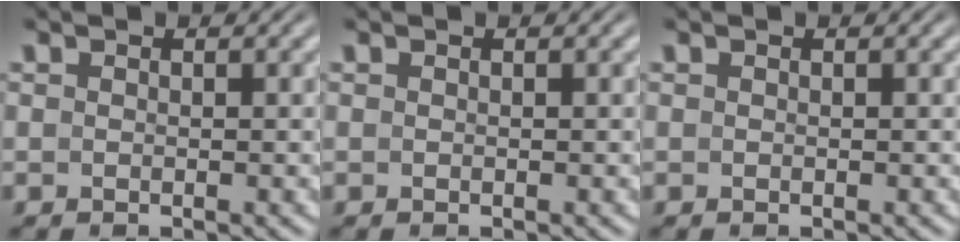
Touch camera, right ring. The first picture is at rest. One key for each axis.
{"total": 0.0}
{"total": 0.0}